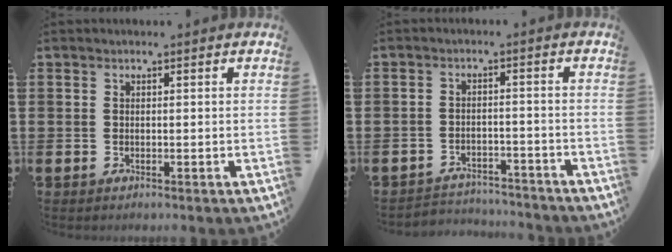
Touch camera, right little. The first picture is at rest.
{"total": 2.9, "force": [-2.8, 0.3, -0.2], "torque": [-0.005, 0.002, -0.062]}